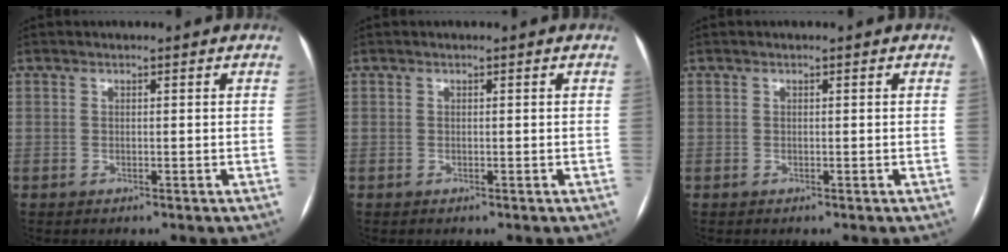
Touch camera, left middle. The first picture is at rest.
{"total": 0.0}
{"total": 0.0}